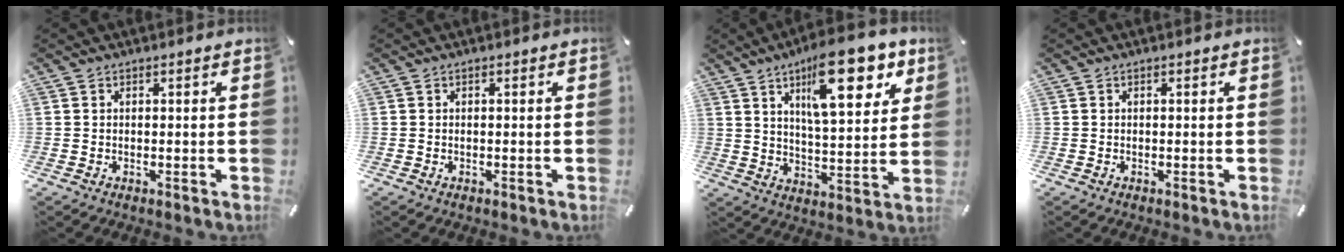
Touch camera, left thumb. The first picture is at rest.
{"total": 0.0}
{"total": 19.5, "force": [10.4, 7.5, 14.6], "torque": [-0.215, -0.046, 0.164]}
{"total": 0.0}